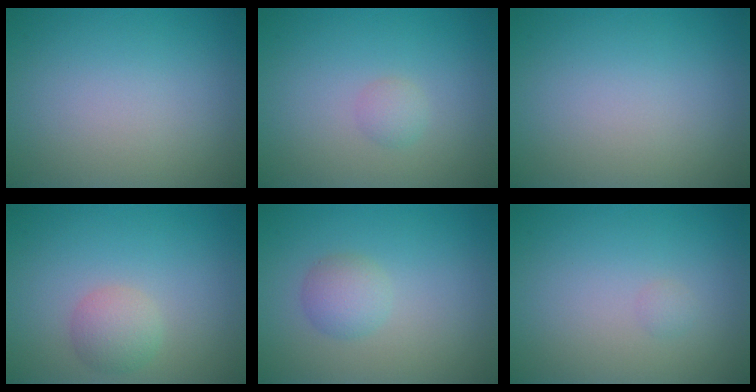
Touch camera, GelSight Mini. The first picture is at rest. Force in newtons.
{"total": 1.0, "press": 1.0, "slide": 0.0}
{"total": 0.0}
{"total": 2.3, "press": 2.3, "slide": 0.2}
{"total": 2.0, "press": 2.0, "slide": 0.0}
{"total": 0.5, "press": 0.5, "slide": 0.0}